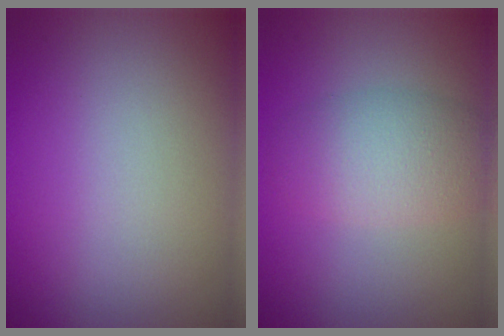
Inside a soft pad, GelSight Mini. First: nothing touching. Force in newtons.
{"total": 4.2, "press": 4.2, "slide": 0.1}